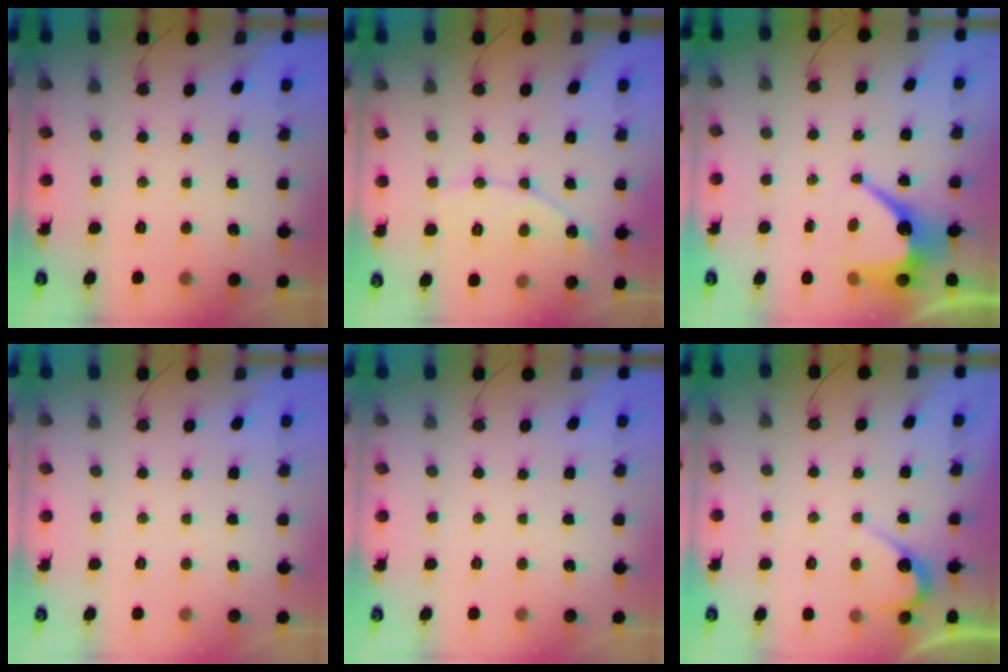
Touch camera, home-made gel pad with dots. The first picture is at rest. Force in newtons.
{"total": 8.7, "press": 8.7, "slide": 0.7}
{"total": 7.9, "press": 7.9, "slide": 0.5}
{"total": 0.0}
{"total": 0.0}
{"total": 5.4, "press": 5.4, "slide": 0.3}